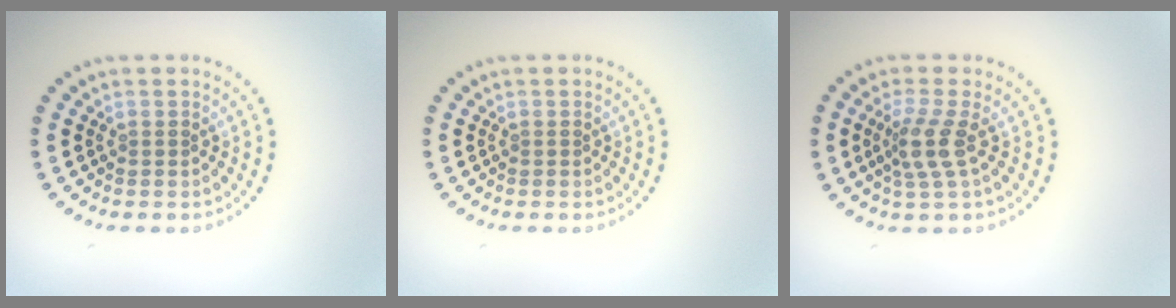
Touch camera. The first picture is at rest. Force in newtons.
{"total": 0.0}
{"total": 2.7, "press": 2.0, "slide": 1.8}